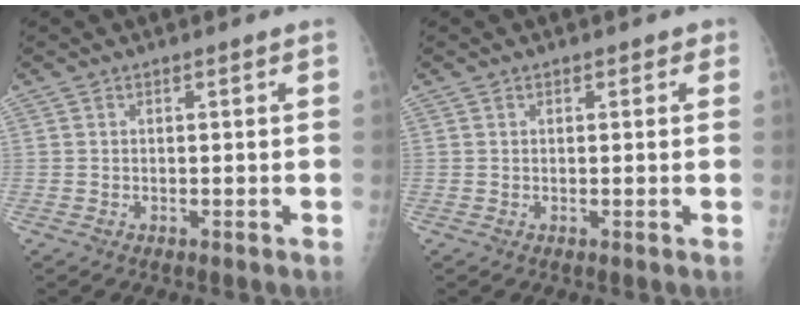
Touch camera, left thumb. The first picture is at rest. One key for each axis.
{"total": 1.1, "fx": 0.6, "fy": 0.8, "fz": 0.3, "tx": 0.012, "ty": -0.001, "tz": 0.003}